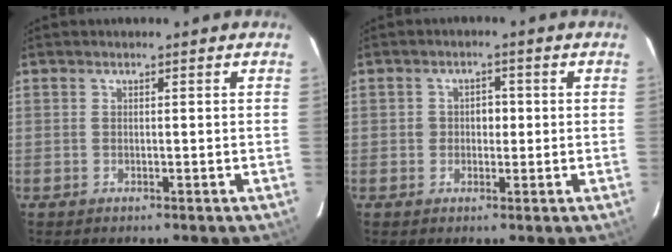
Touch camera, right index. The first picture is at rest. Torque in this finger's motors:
{"motor_torque": [0.04, 0.00, 0.00, 0.02]}